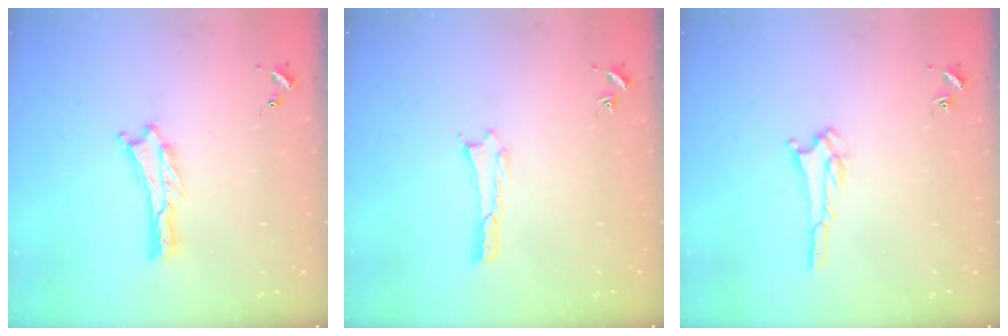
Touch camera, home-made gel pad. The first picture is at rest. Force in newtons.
{"total": 0.0}
{"total": 2.1, "press": 2.1, "slide": 0.2}